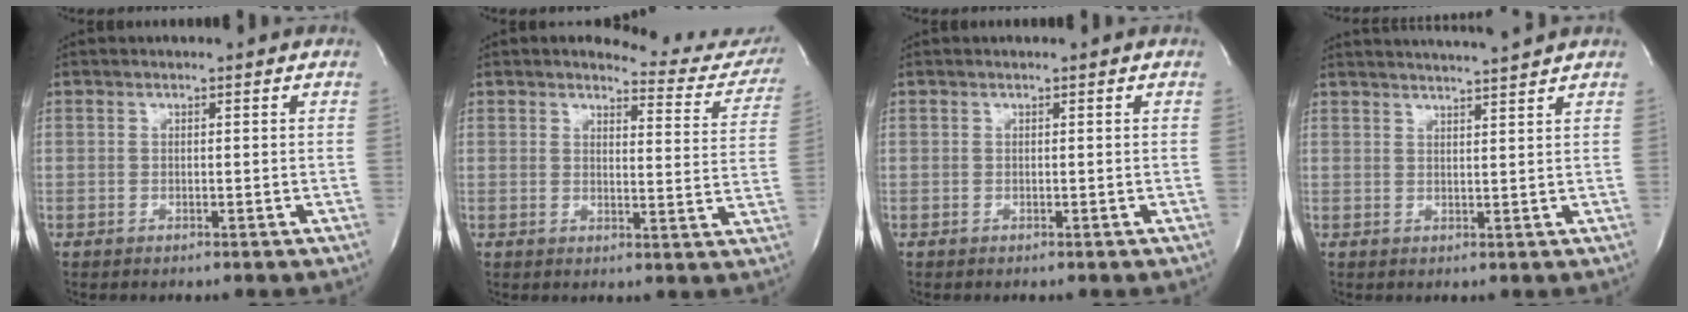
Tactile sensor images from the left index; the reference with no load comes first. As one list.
[{"total": 11.7, "force": [11.3, 2.6, 1.7], "torque": [0.008, -0.060, 0.101]}, {"total": 0.0}, {"total": 7.6, "force": [7.1, -1.4, 2.3], "torque": [-0.037, 0.004, 0.096]}]